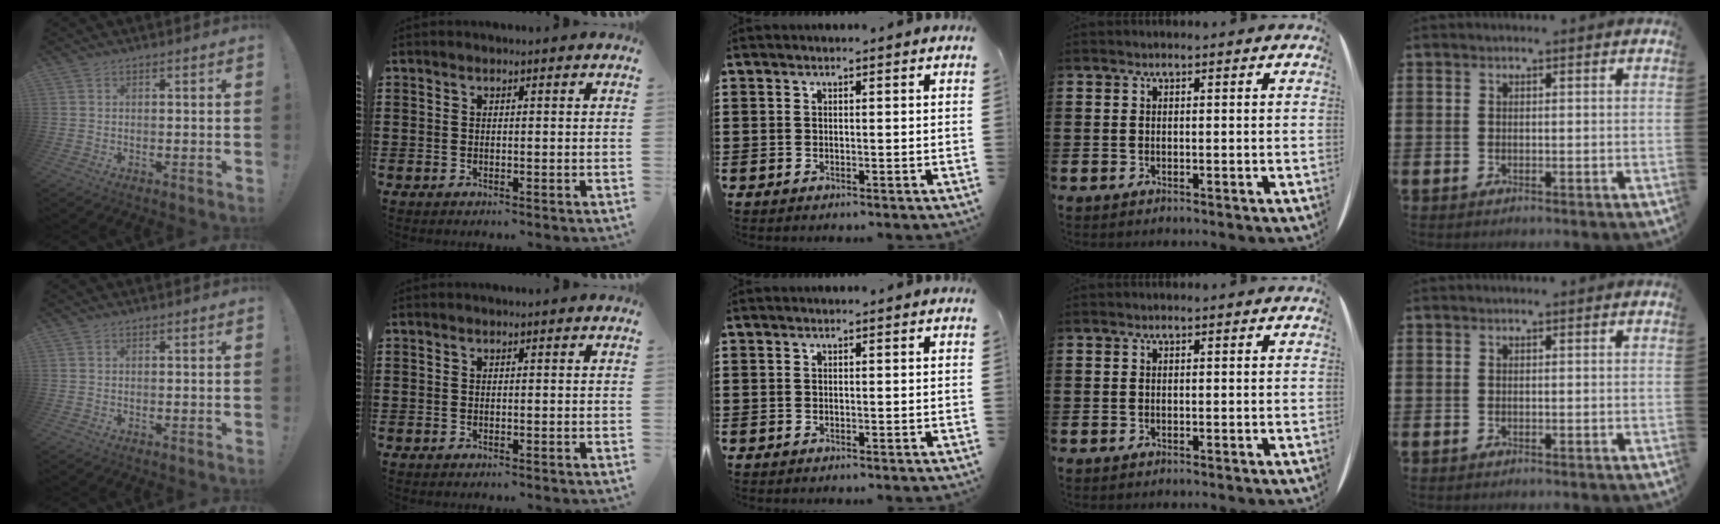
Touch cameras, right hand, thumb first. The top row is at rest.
{}